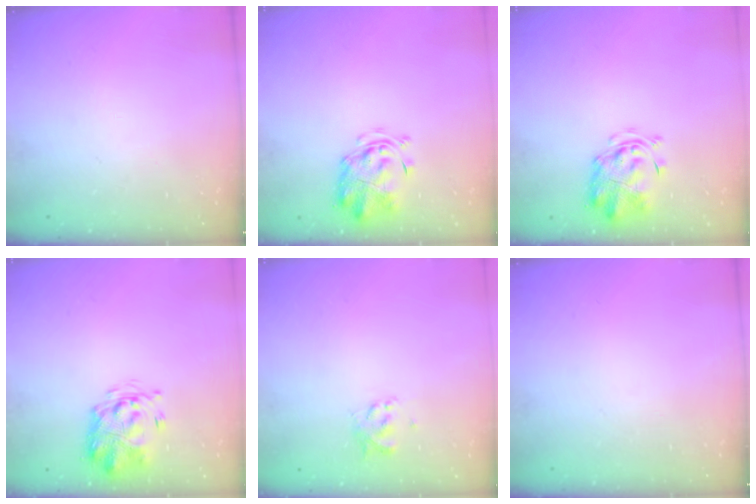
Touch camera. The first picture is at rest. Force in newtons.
{"total": 3.0, "press": 2.9, "slide": 0.6}
{"total": 3.0, "press": 2.9, "slide": 0.6}
{"total": 3.2, "press": 3.1, "slide": 1.0}
{"total": 2.8, "press": 2.8, "slide": 0.6}
{"total": 0.0}